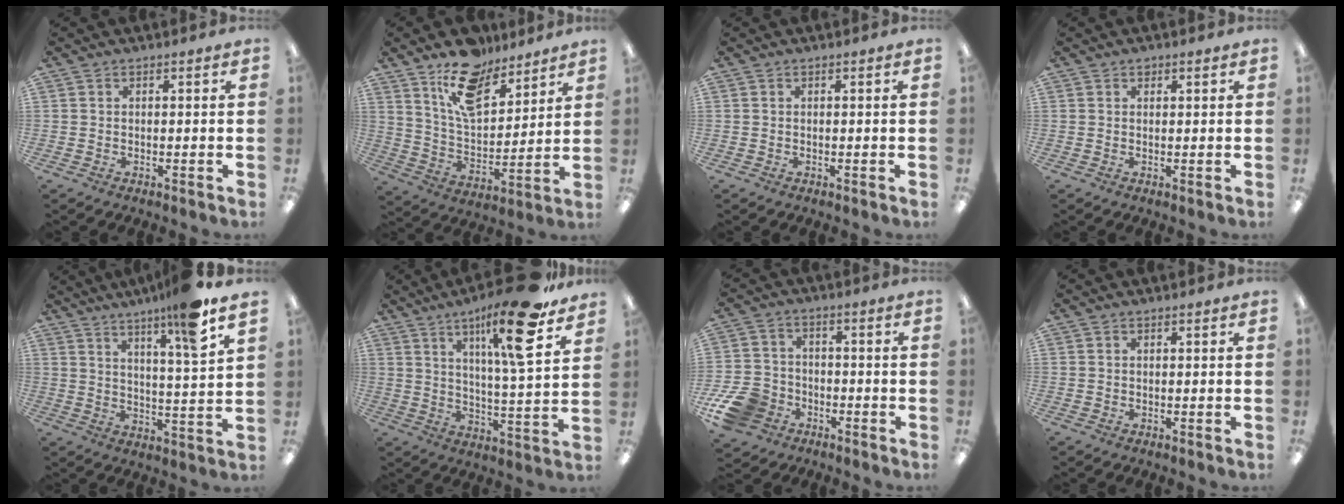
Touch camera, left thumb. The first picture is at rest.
{"total": 14.3, "force": [10.7, 6.6, 6.7], "torque": [-0.117, -0.058, 0.196]}
{"total": 0.0}
{"total": 0.8, "force": [0.6, 0.4, 0.3], "torque": [0.000, -0.003, 0.010]}
{"total": 11.5, "force": [8.3, 0.4, 8.0], "torque": [-0.127, -0.046, 0.129]}
{"total": 17.9, "force": [11.0, 2.7, 13.9], "torque": [-0.225, -0.050, 0.161]}
{"total": 10.9, "force": [-5.6, 8.0, 4.8], "torque": [-0.108, 0.042, -0.099]}
{"total": 0.0}